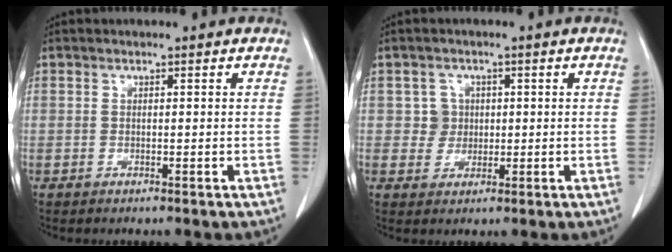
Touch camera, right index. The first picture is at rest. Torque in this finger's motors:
{"motor_torque": [-0.03, 0.01, 0.01, 0.00]}